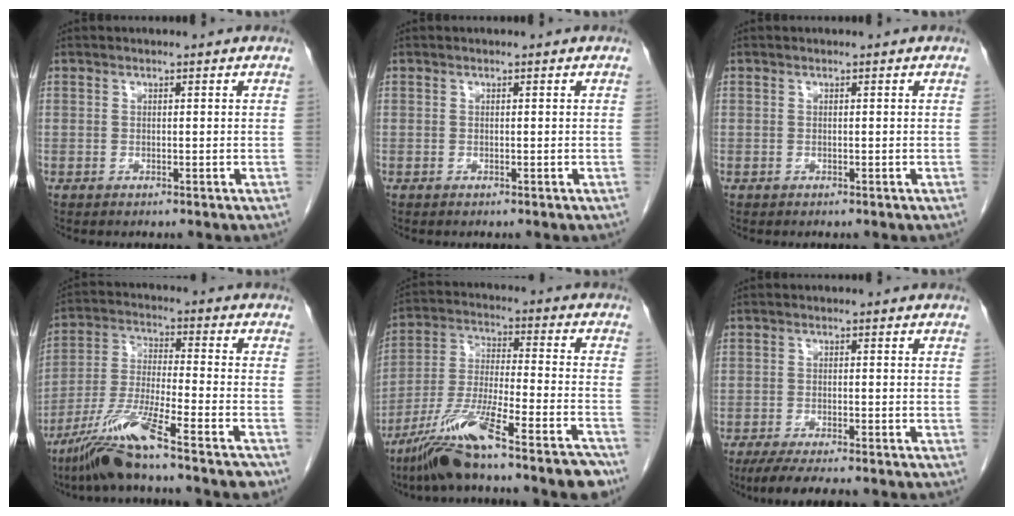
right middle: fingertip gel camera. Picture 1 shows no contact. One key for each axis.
{"total": 0.0}
{"total": 0.0}
{"total": 13.0, "fx": -9.4, "fy": -0.2, "fz": 8.9, "tx": -0.177, "ty": -0.028, "tz": -0.173}
{"total": 17.5, "fx": -13.3, "fy": 0.6, "fz": 11.3, "tx": -0.208, "ty": -0.018, "tz": -0.230}
{"total": 7.0, "fx": -5.8, "fy": 0.7, "fz": 3.9, "tx": -0.062, "ty": -0.017, "tz": -0.091}